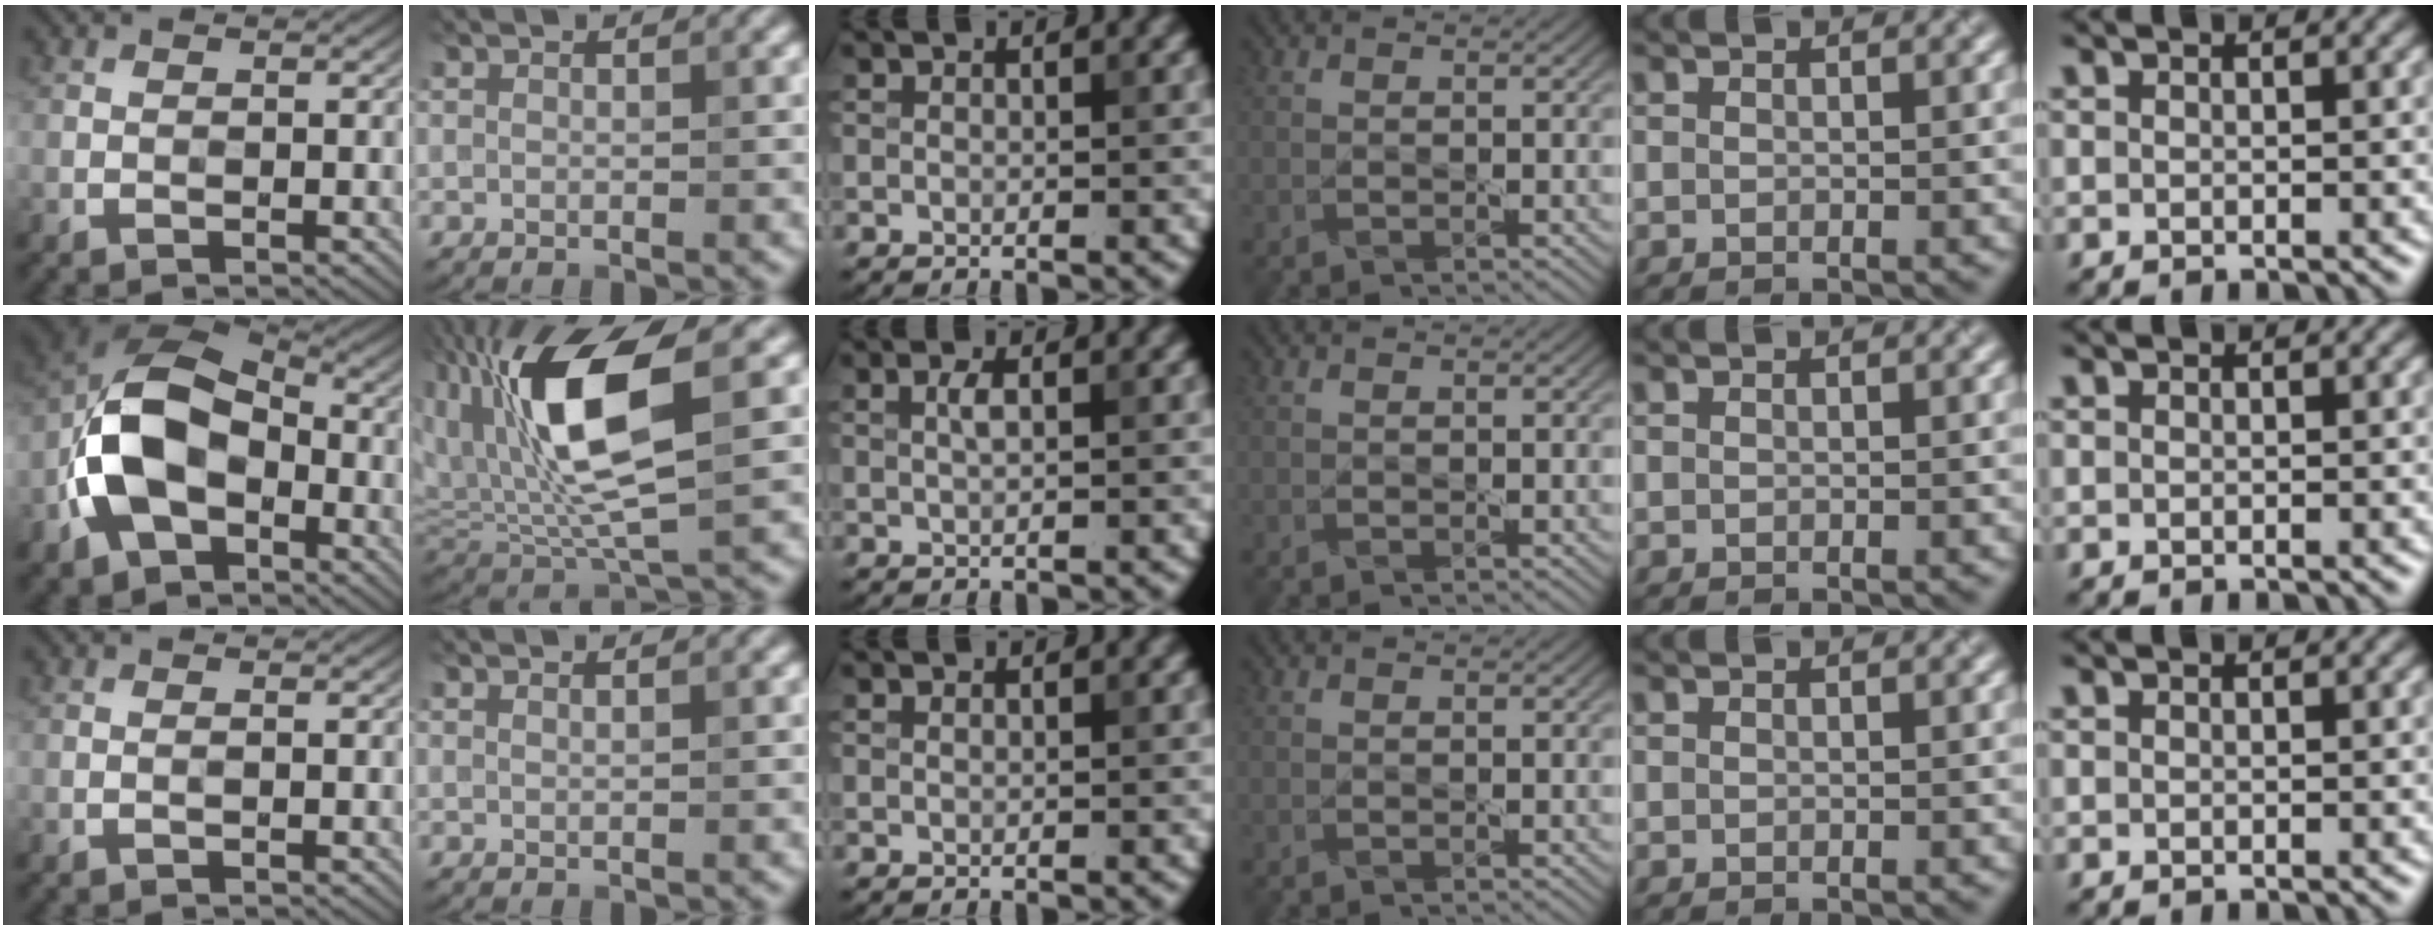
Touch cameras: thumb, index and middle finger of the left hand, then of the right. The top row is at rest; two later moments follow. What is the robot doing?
{"motion": "lift_and_place", "object": "knife"}